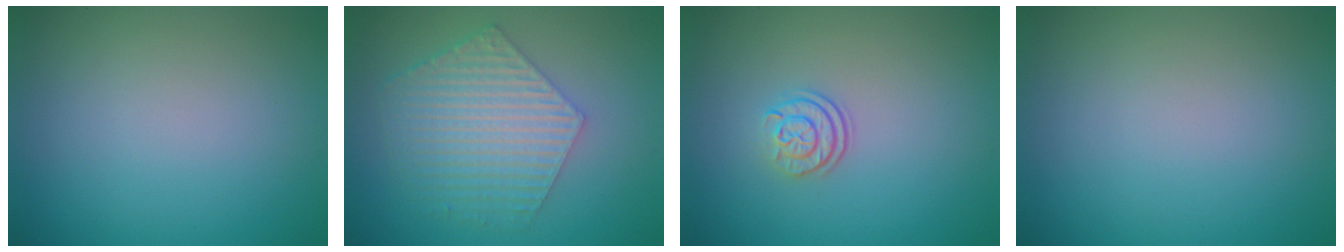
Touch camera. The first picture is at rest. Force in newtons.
{"total": 6.0, "press": 4.4, "slide": 4.1}
{"total": 2.4, "press": 1.8, "slide": 1.5}
{"total": 0.0}